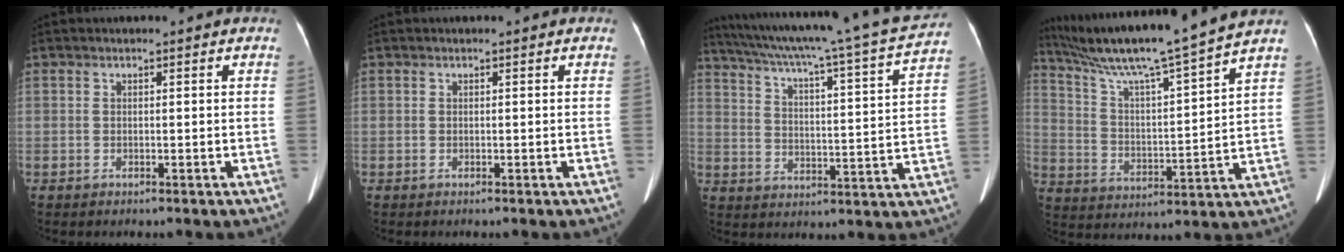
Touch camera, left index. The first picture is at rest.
{"total": 0.0}
{"total": 24.3, "force": [21.4, -0.6, 11.5], "torque": [-0.191, -0.032, 0.289]}
{"total": 18.0, "force": [15.4, -1.9, 9.1], "torque": [-0.165, -0.008, 0.251]}